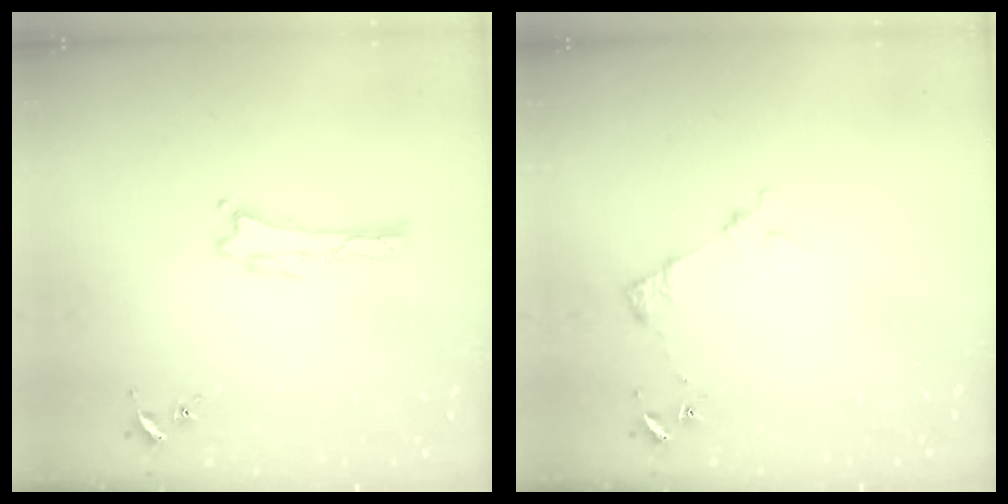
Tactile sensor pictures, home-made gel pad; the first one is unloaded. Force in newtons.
{"total": 2.9, "press": 2.9, "slide": 0.4}